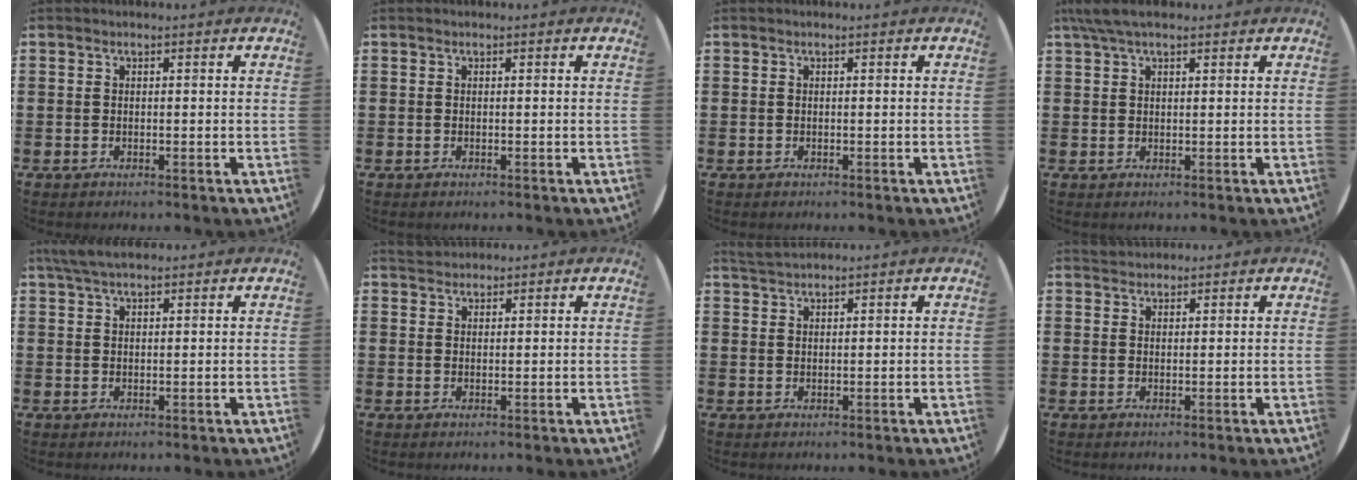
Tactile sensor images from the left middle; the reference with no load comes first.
{"total": 0.0}
{"total": 0.0}
{"total": 3.3, "force": [2.3, 0.9, 2.2], "torque": [-0.048, 0.006, 0.043]}
{"total": 3.4, "force": [2.8, 0.7, 1.8], "torque": [-0.041, 0.004, 0.051]}
{"total": 1.7, "force": [1.7, 0.5, 0.1], "torque": [0.003, 0.001, 0.031]}
{"total": 1.9, "force": [1.9, 0.1, 0.4], "torque": [-0.011, 0.003, 0.037]}
{"total": 1.4, "force": [1.4, 0.3, -0.1], "torque": [-0.001, 0.003, 0.027]}